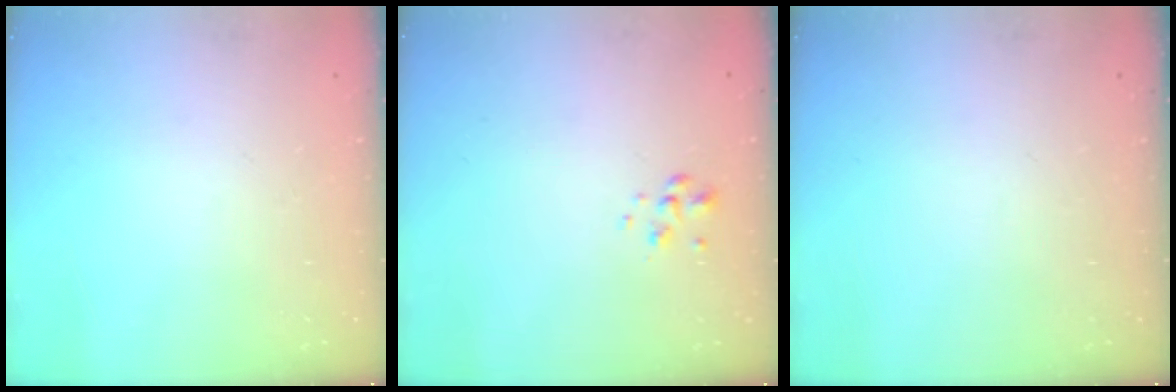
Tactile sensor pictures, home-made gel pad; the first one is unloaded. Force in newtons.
{"total": 1.8, "press": 1.7, "slide": 0.5}
{"total": 0.0}